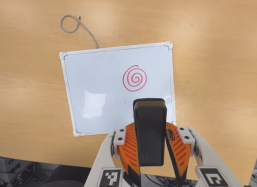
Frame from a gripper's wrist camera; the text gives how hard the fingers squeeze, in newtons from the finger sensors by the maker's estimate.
{"total": 9.4, "left": 7.2, "right": 11.6}